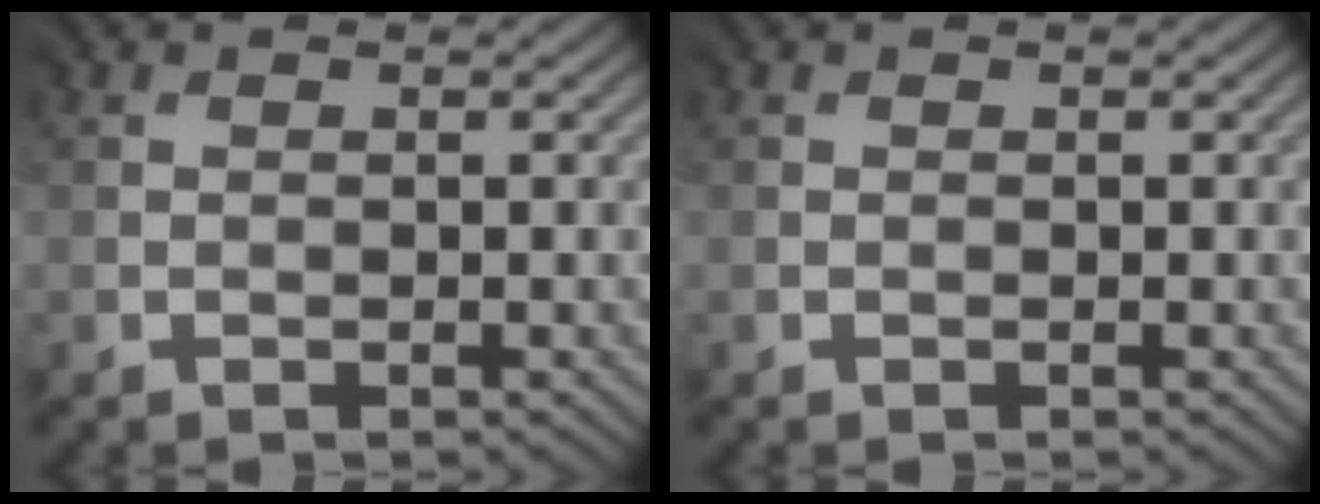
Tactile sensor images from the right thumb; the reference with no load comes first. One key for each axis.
{"total": 0.0}